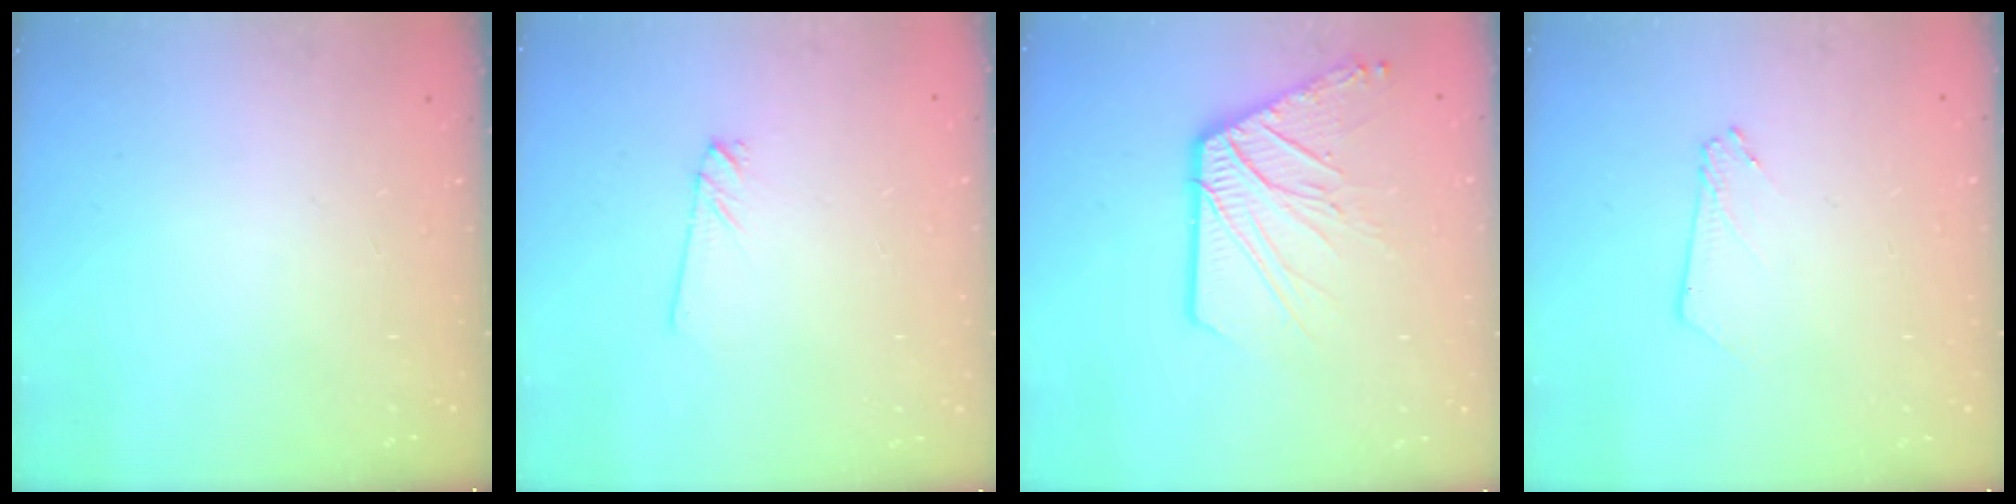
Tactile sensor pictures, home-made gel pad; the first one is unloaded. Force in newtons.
{"total": 0.9, "press": 0.9, "slide": 0.1}
{"total": 14.5, "press": 14.4, "slide": 1.4}
{"total": 2.5, "press": 2.5, "slide": 0.2}